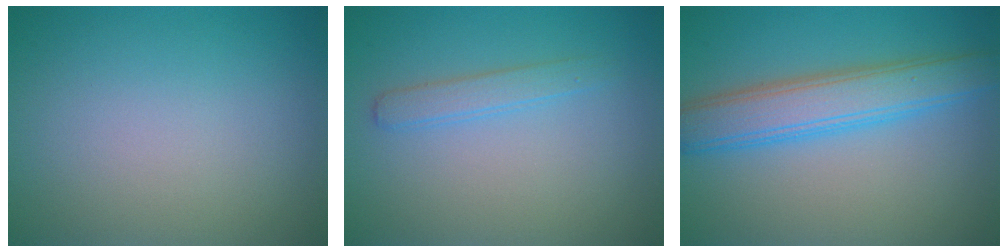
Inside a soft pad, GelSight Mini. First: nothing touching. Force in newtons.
{"total": 1.7, "press": 1.7, "slide": 0.1}
{"total": 5.4, "press": 5.4, "slide": 0.1}